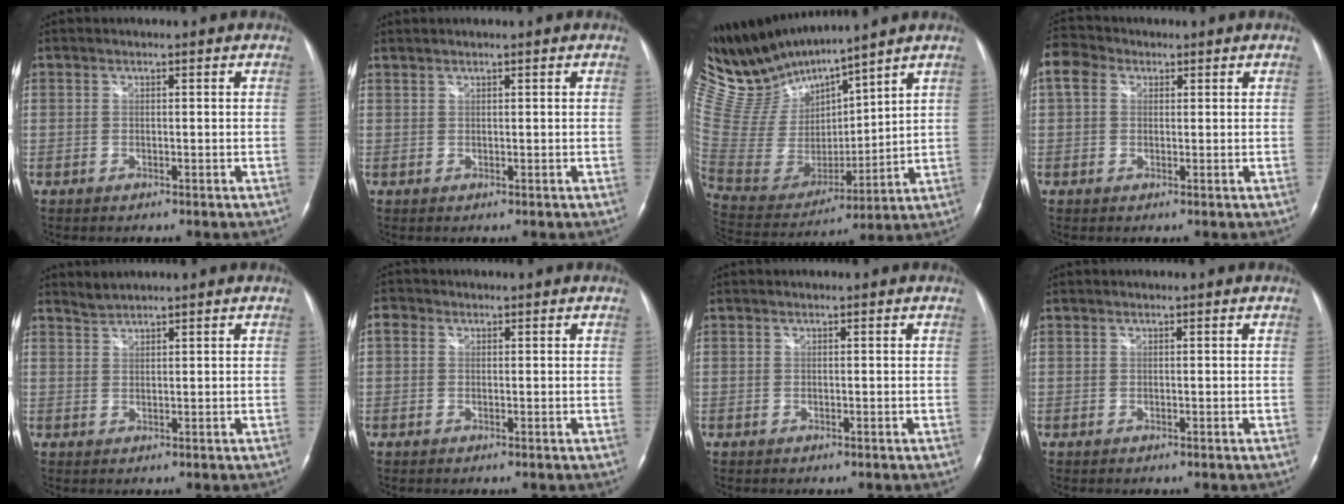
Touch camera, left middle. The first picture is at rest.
{"total": 0.7, "force": [0.7, 0.0, 0.0], "torque": [-0.005, 0.004, 0.018]}
{"total": 15.4, "force": [14.5, 0.8, 5.1], "torque": [-0.126, 0.001, 0.305]}
{"total": 4.8, "force": [1.9, 3.6, 2.6], "torque": [-0.067, 0.031, 0.035]}
{"total": 1.6, "force": [1.6, -0.3, -0.2], "torque": [-0.001, 0.001, 0.035]}
{"total": 1.6, "force": [0.5, 1.4, 0.7], "torque": [-0.015, 0.013, 0.006]}
{"total": 0.0}
{"total": 0.0}